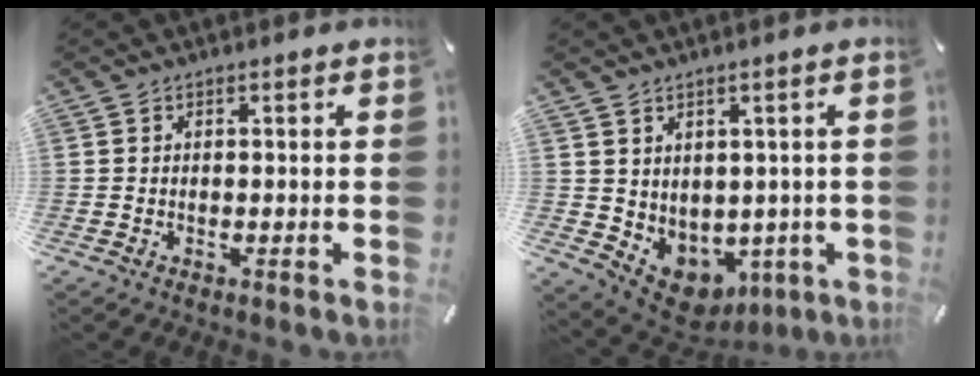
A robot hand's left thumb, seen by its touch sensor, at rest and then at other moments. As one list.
[{"total": 5.6, "force": [0.4, 5.4, 1.1], "torque": [-0.031, -0.024, 0.022]}]